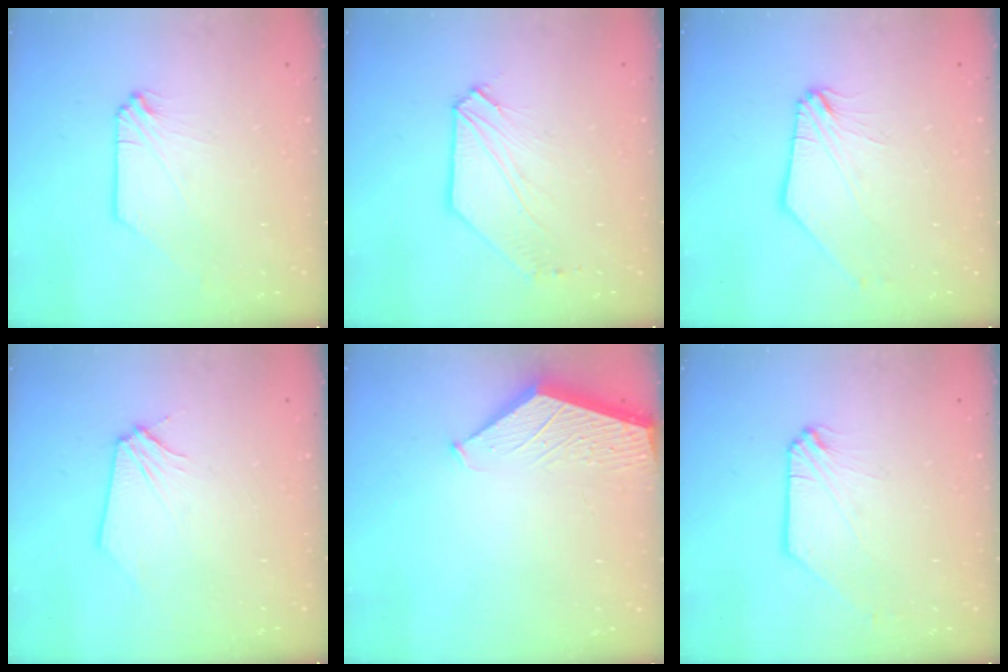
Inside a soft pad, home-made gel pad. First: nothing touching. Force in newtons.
{"total": 6.2, "press": 6.2, "slide": 0.8}
{"total": 2.5, "press": 2.5, "slide": 0.5}
{"total": 0.0}
{"total": 1.9, "press": 1.9, "slide": 0.2}
{"total": 0.8, "press": 0.8, "slide": 0.2}